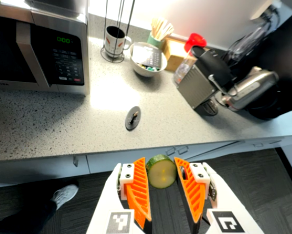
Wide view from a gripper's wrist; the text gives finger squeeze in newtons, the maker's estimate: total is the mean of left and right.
{"total": 8.2, "left": 7.6, "right": 8.7}